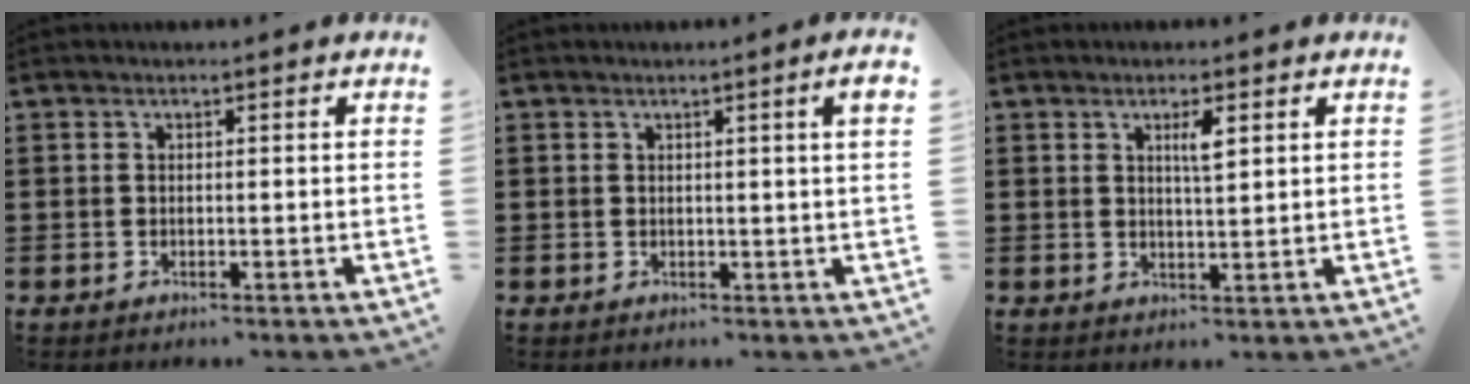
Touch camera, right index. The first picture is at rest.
{"total": 2.1, "force": [0.7, -0.3, 2.0], "torque": [-0.037, -0.002, 0.011]}
{"total": 2.7, "force": [1.1, 0.5, 2.4], "torque": [-0.042, -0.001, 0.015]}